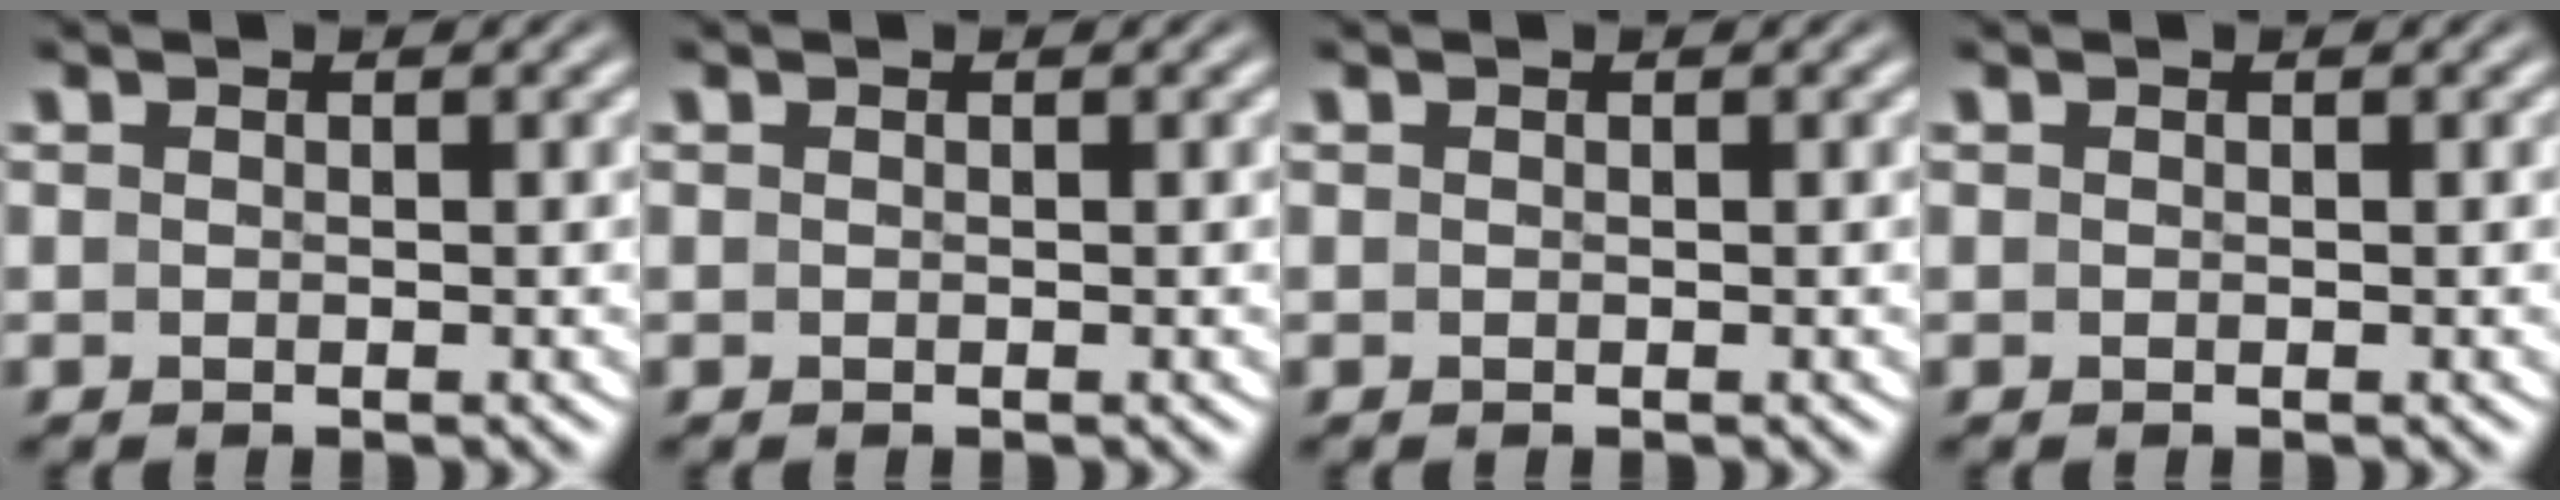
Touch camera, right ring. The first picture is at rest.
{"total": 0.0}
{"total": 0.0}
{"total": 0.0}